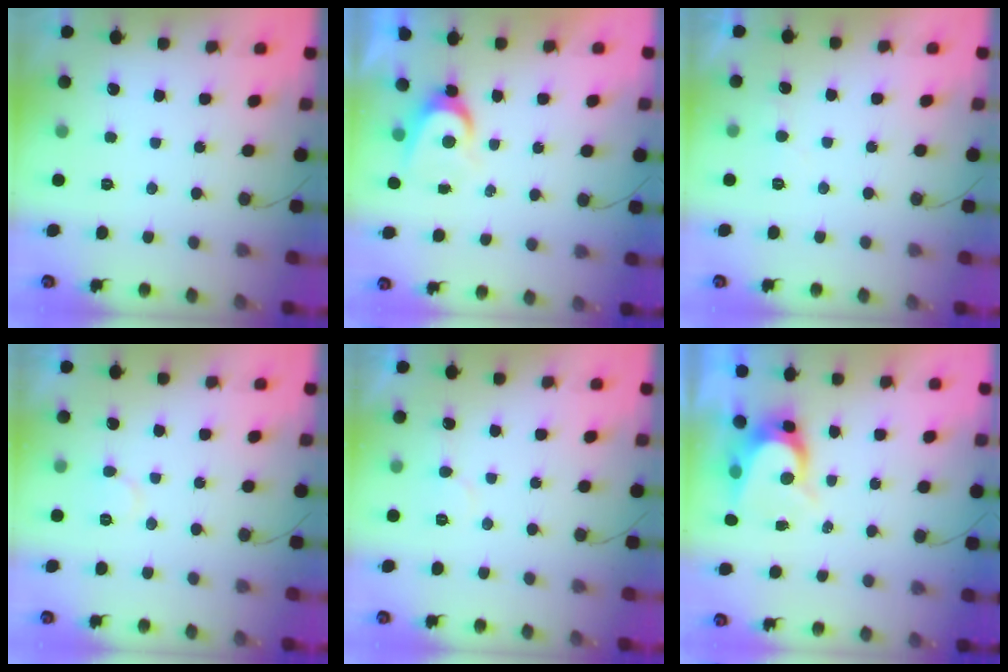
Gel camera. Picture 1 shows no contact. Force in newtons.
{"total": 5.5, "press": 5.5, "slide": 0.6}
{"total": 3.8, "press": 3.7, "slide": 0.3}
{"total": 5.4, "press": 5.4, "slide": 0.7}
{"total": 4.4, "press": 4.4, "slide": 0.5}
{"total": 7.0, "press": 6.9, "slide": 0.8}